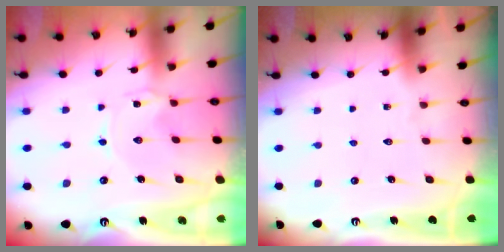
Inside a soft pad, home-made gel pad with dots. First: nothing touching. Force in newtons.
{"total": 0.0}